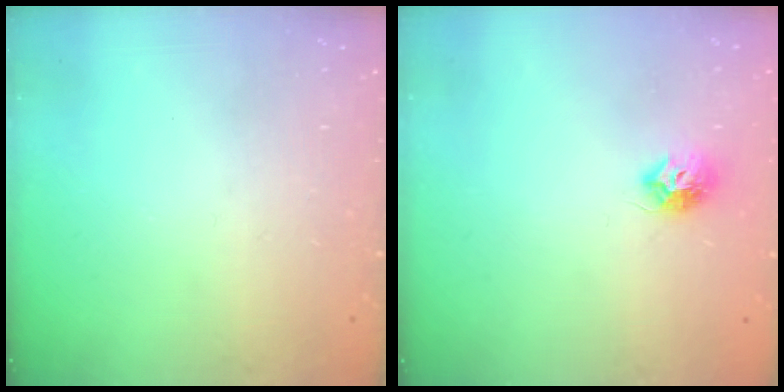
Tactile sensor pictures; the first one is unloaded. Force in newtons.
{"total": 7.5, "press": 7.5, "slide": 0.7}